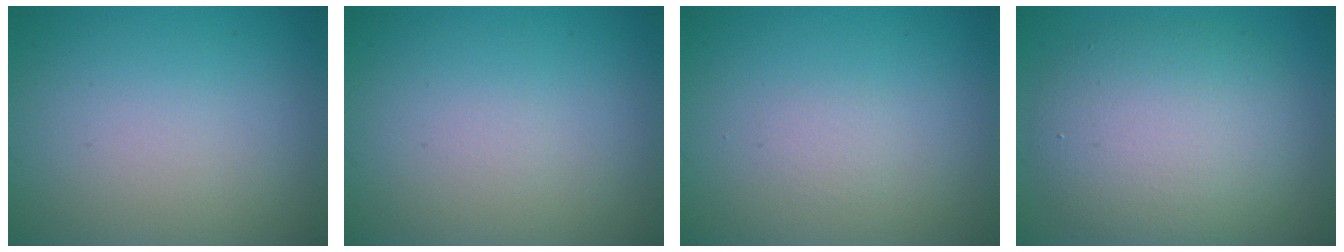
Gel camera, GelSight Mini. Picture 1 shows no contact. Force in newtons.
{"total": 0.0}
{"total": 0.0}
{"total": 7.3, "press": 7.3, "slide": 0.6}